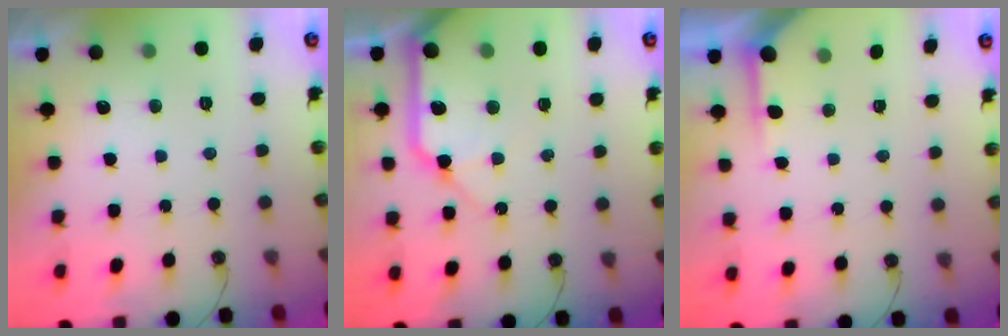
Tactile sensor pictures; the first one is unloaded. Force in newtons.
{"total": 15.8, "press": 15.6, "slide": 2.3}
{"total": 2.8, "press": 2.7, "slide": 0.3}